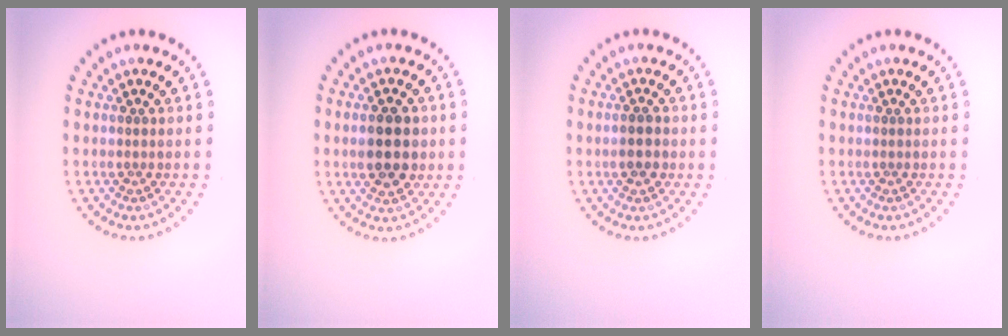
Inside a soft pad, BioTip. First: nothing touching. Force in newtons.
{"total": 4.3, "press": 4.3, "slide": 0.2}
{"total": 1.8, "press": 1.8, "slide": 0.3}
{"total": 0.0}